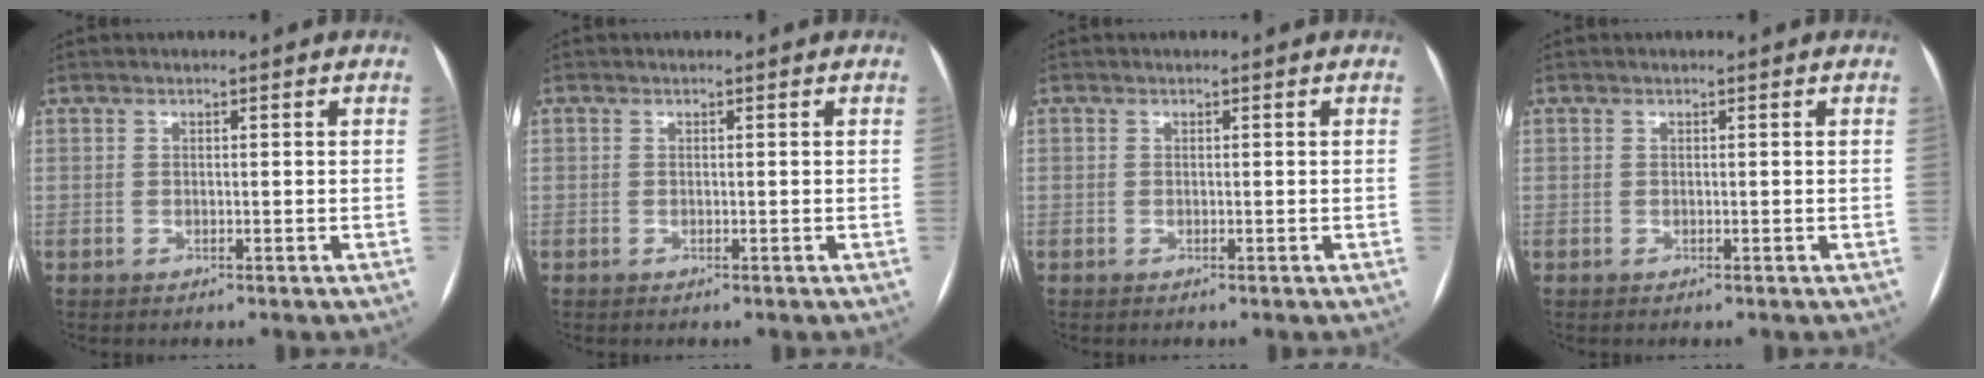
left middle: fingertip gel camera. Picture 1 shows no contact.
{"total": 0.0}
{"total": 0.0}
{"total": 0.0}